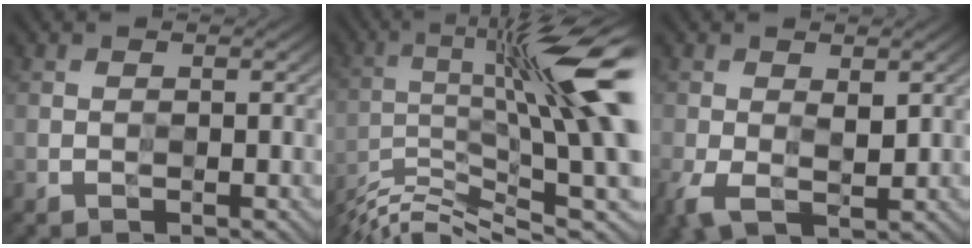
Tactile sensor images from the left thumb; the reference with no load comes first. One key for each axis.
{"total": 15.5, "fx": -2.0, "fy": 3.1, "fz": 15.0, "tx": -0.252, "ty": -0.012, "tz": -0.036}
{"total": 4.8, "fx": -0.4, "fy": 2.7, "fz": 3.9, "tx": -0.097, "ty": -0.011, "tz": -0.007}